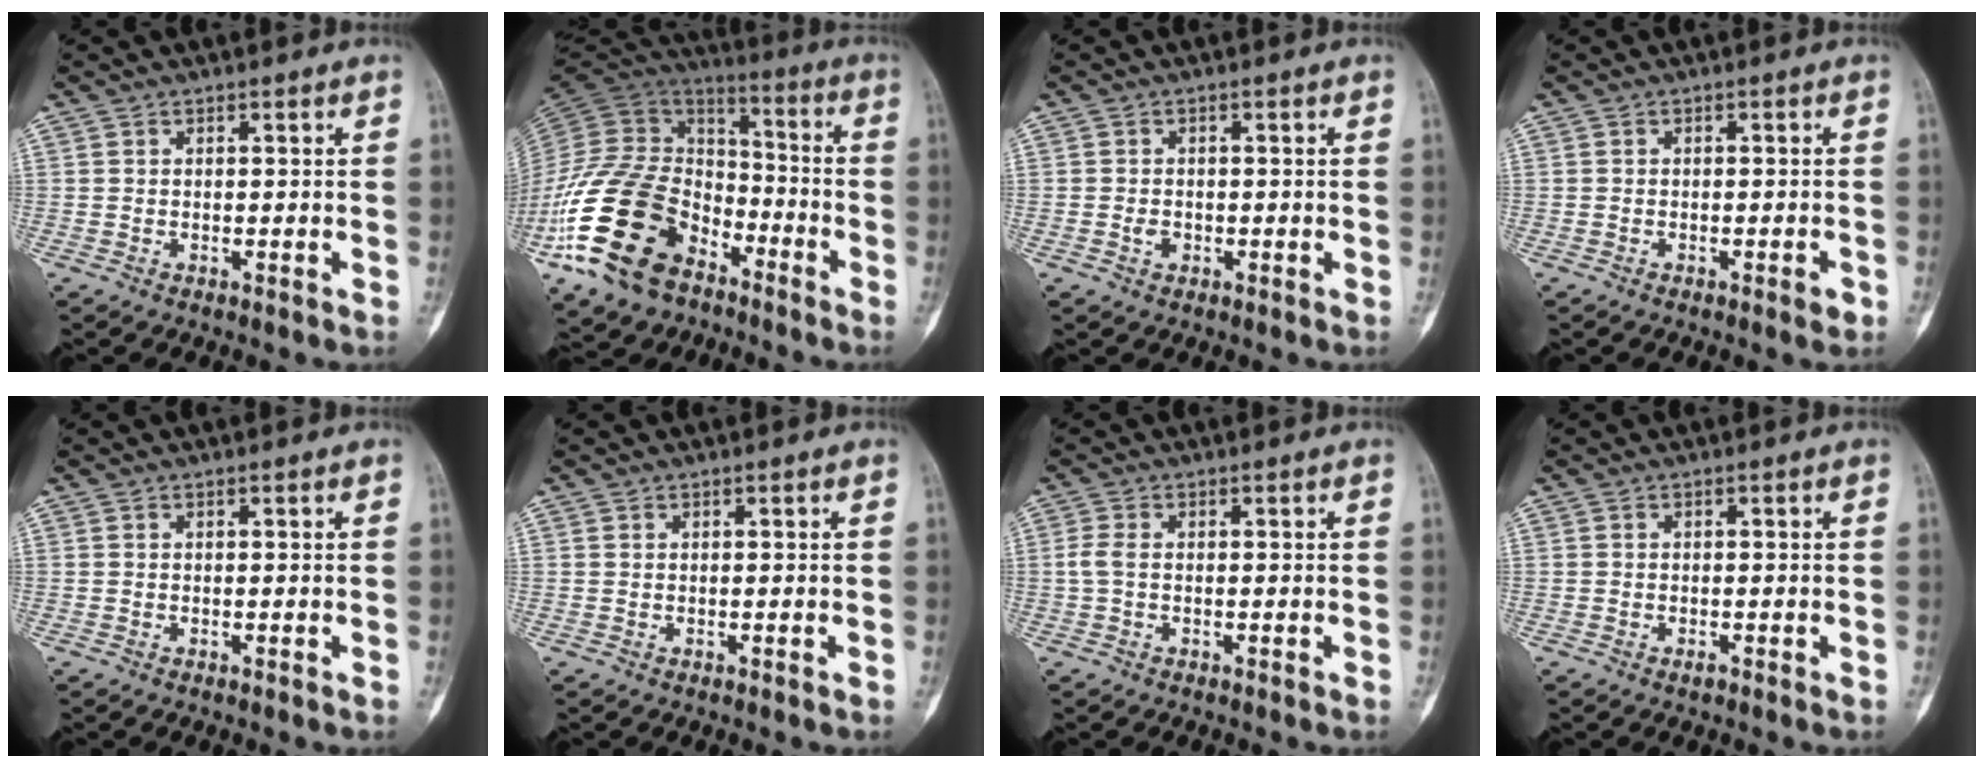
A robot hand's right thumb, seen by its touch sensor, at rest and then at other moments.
{"total": 23.6, "force": [-12.1, 14.2, 14.3], "torque": [-0.270, 0.070, -0.226]}
{"total": 1.7, "force": [-0.5, 1.3, 1.0], "torque": [-0.013, 0.003, -0.009]}
{"total": 1.9, "force": [-0.9, 0.6, 1.5], "torque": [-0.022, 0.002, -0.013]}
{"total": 0.0}
{"total": 0.0}
{"total": 2.2, "force": [-0.1, 1.1, 1.8], "torque": [-0.049, -0.001, -0.005]}
{"total": 0.7, "force": [-0.5, 0.3, 0.5], "torque": [-0.008, 0.001, -0.009]}